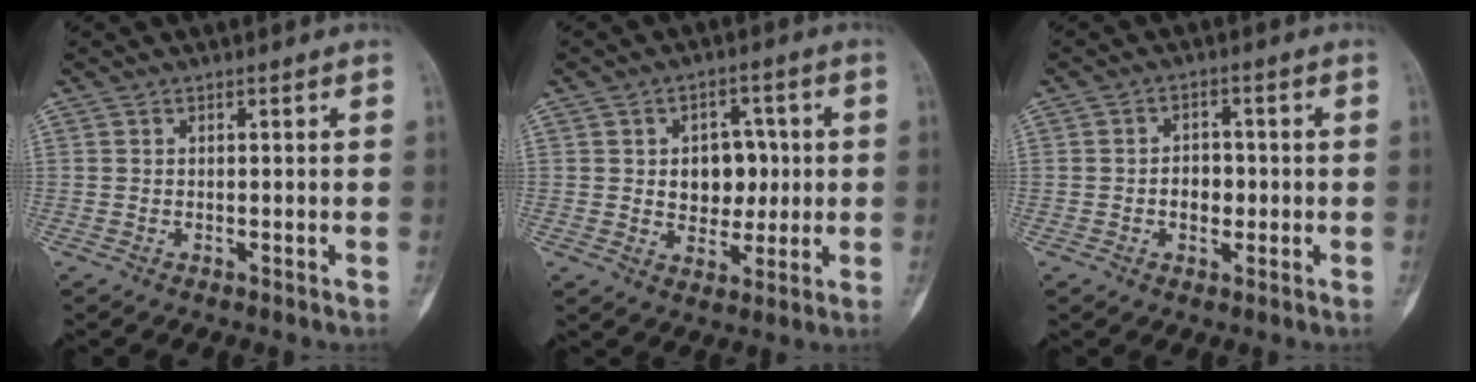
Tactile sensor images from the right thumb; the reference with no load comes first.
{"total": 8.6, "force": [0.8, 6.5, 5.7], "torque": [-0.035, 0.003, 0.017]}
{"total": 4.3, "force": [-0.6, 3.2, 2.8], "torque": [-0.023, 0.009, -0.010]}